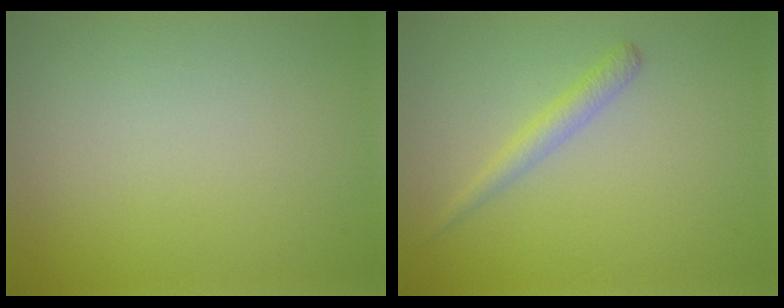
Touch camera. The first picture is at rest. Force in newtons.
{"total": 1.6, "press": 1.6, "slide": 0.1}